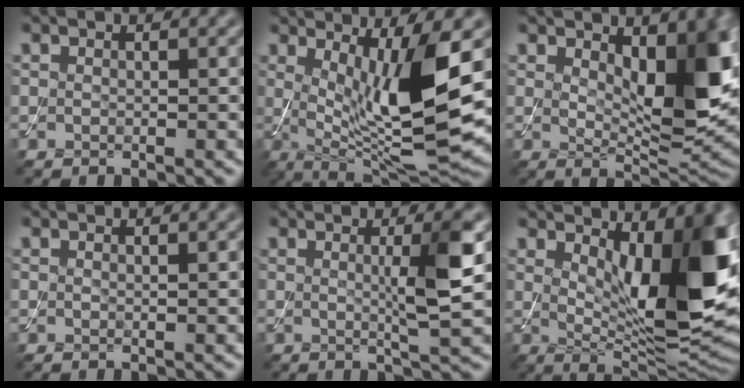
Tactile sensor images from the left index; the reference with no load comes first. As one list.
[{"total": 10.4, "force": [1.8, 2.5, 9.9], "torque": [-0.162, -0.023, 0.042]}, {"total": 8.9, "force": [2.1, 3.8, 7.8], "torque": [-0.112, -0.012, 0.042]}, {"total": 0.0}, {"total": 4.8, "force": [0.5, 0.6, 4.7], "torque": [-0.070, -0.001, 0.006]}, {"total": 13.0, "force": [2.8, 4.2, 12.0], "torque": [-0.157, -0.012, 0.048]}]